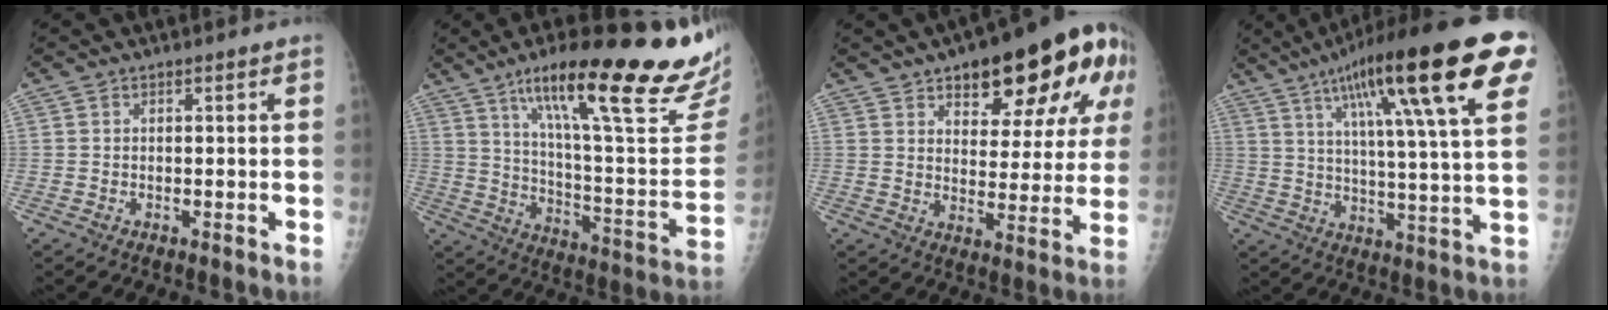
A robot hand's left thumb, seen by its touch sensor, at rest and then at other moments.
{"total": 30.6, "force": [21.0, 4.2, 21.9], "torque": [-0.293, -0.094, 0.312]}
{"total": 21.0, "force": [11.1, 8.9, 15.5], "torque": [-0.163, -0.020, 0.150]}
{"total": 26.5, "force": [12.7, 4.6, 22.8], "torque": [-0.344, -0.007, 0.187]}